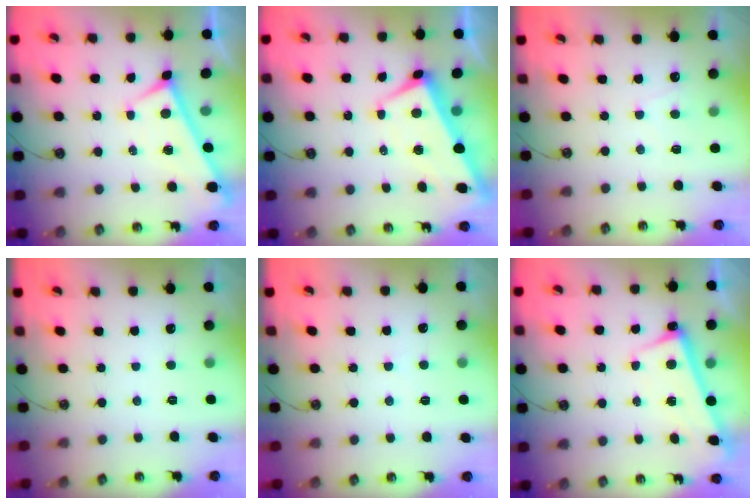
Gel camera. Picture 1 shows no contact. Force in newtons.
{"total": 1.1, "press": 0.2, "slide": 1.1}
{"total": 2.2, "press": 2.2, "slide": 0.3}
{"total": 0.0}
{"total": 2.4, "press": 2.4, "slide": 0.2}
{"total": 2.7, "press": 2.7, "slide": 0.6}